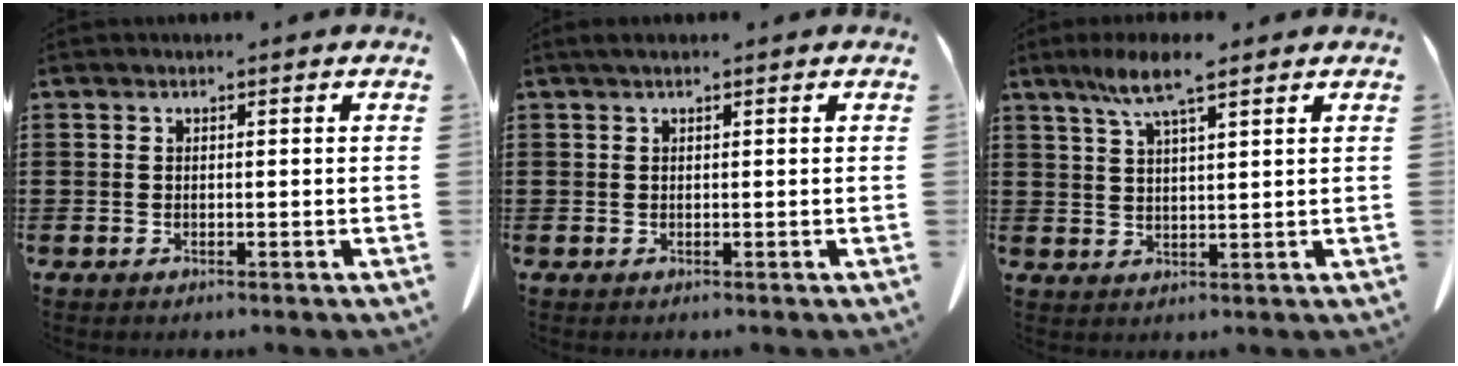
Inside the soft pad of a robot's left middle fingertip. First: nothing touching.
{"total": 0.7, "force": [0.3, 0.2, 0.6], "torque": [-0.012, 0.004, 0.005]}
{"total": 6.9, "force": [4.7, 0.8, 5.1], "torque": [-0.109, 0.001, 0.081]}